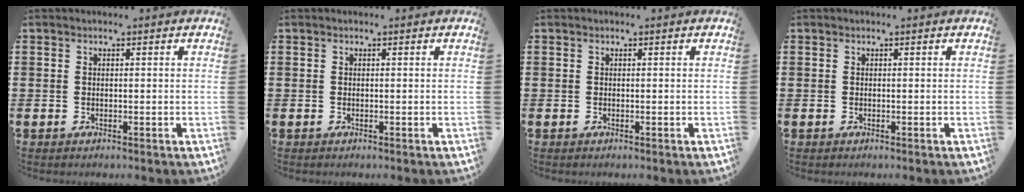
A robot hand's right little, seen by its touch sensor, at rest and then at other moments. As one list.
[{"total": 0.0}, {"total": 0.0}, {"total": 0.0}]